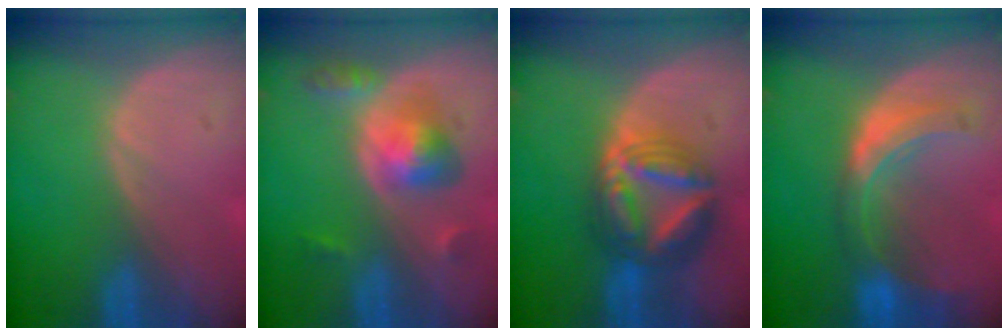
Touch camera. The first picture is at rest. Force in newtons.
{"total": 5.9, "press": 5.5, "slide": 1.9}
{"total": 8.5, "press": 8.5, "slide": 0.7}
{"total": 8.0, "press": 7.1, "slide": 3.8}